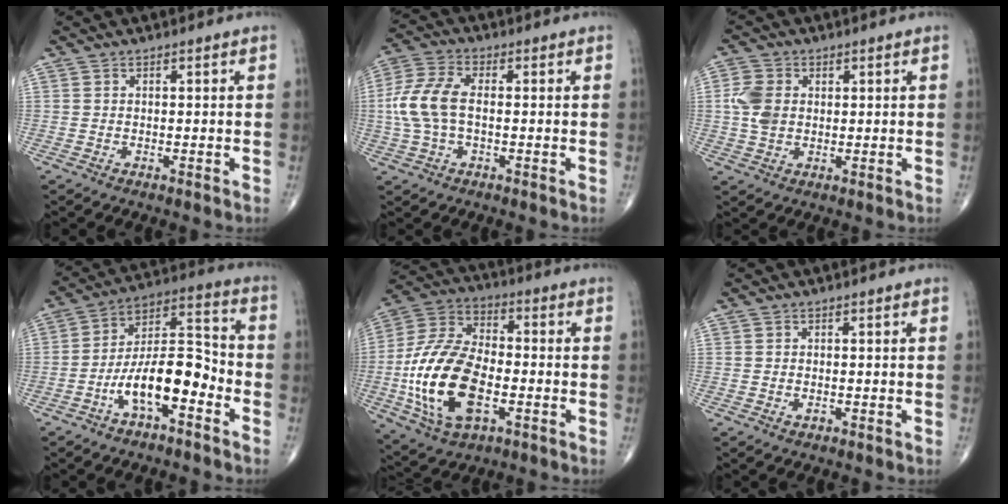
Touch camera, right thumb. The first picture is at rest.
{"total": 9.7, "force": [-0.2, 5.3, 8.1], "torque": [-0.192, 0.023, -0.006]}
{"total": 5.8, "force": [0.8, 4.3, 3.8], "torque": [-0.077, 0.003, 0.015]}
{"total": 13.6, "force": [-5.6, 5.7, 11.1], "torque": [-0.181, 0.061, -0.102]}
{"total": 20.7, "force": [-4.4, 11.1, 16.8], "torque": [-0.334, 0.016, -0.078]}
{"total": 0.9, "force": [-0.3, 0.6, 0.7], "torque": [-0.010, -0.001, -0.005]}